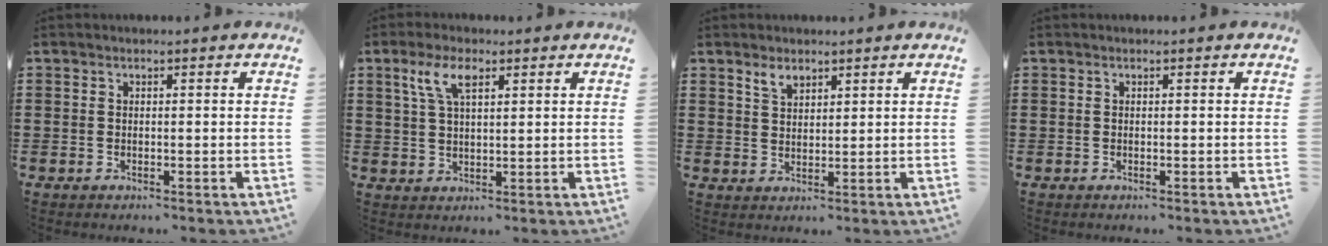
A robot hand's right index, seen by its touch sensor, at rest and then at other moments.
{"total": 5.2, "force": [2.6, 1.9, 4.2], "torque": [-0.092, 0.009, 0.044]}
{"total": 2.5, "force": [2.0, 1.3, 0.9], "torque": [-0.016, -0.001, 0.036]}
{"total": 0.0}